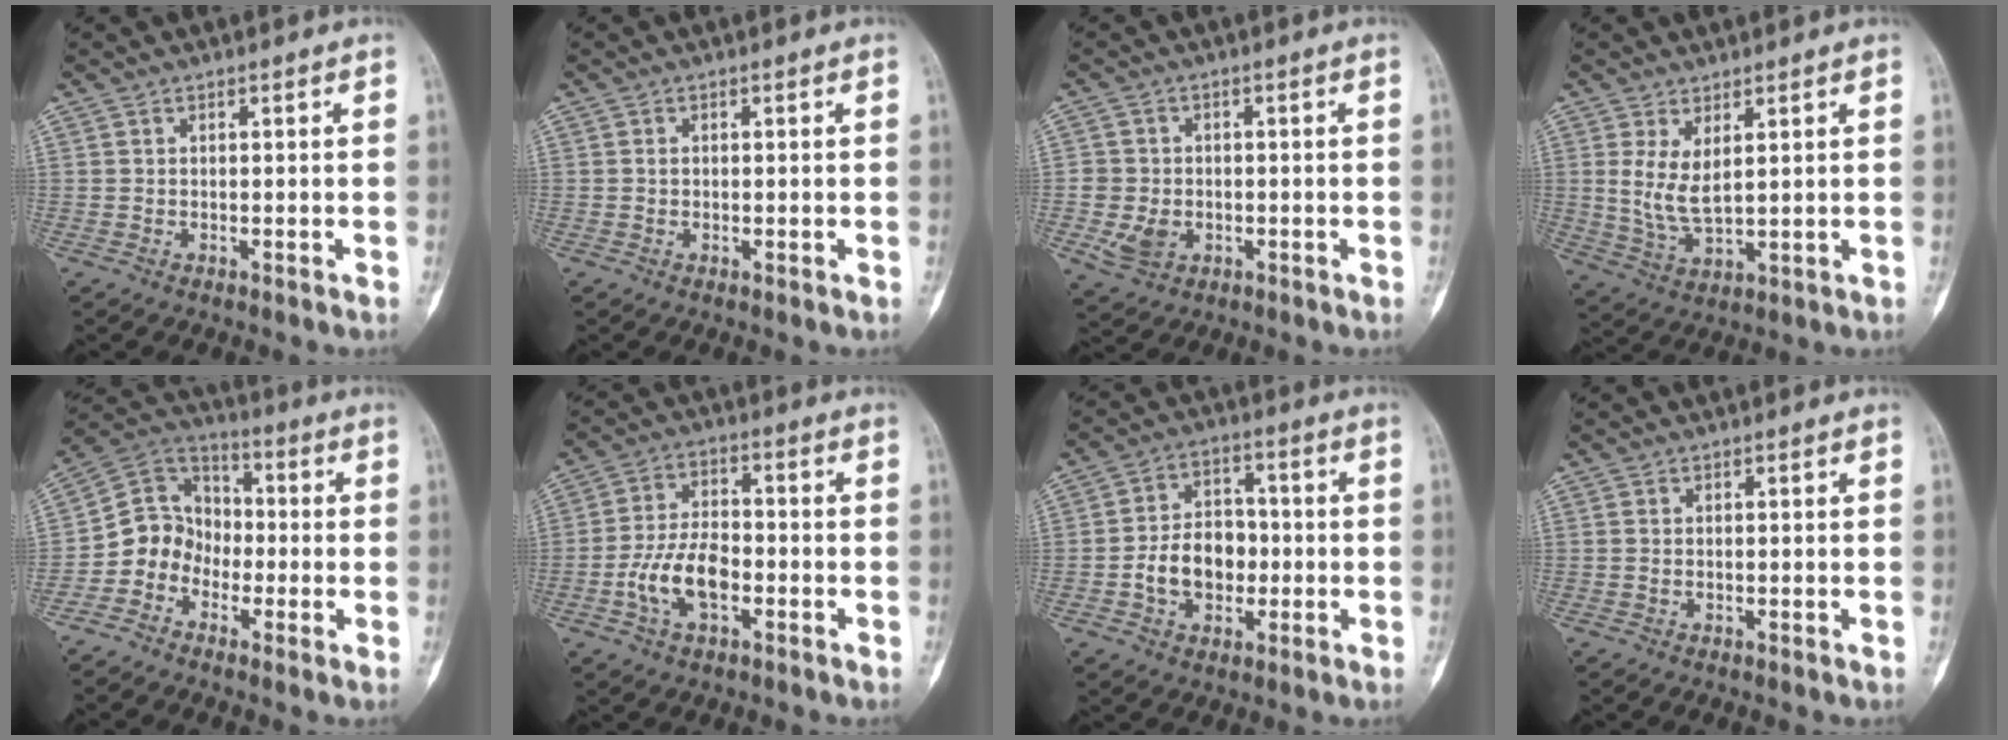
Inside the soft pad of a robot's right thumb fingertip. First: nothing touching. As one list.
[{"total": 0.5, "force": [0.1, 0.4, 0.3], "torque": [-0.004, 0.000, 0.000]}, {"total": 5.8, "force": [-1.3, 4.8, 3.0], "torque": [-0.044, 0.004, -0.017]}, {"total": 6.5, "force": [1.9, 2.9, 5.5], "torque": [-0.107, -0.019, 0.050]}, {"total": 9.3, "force": [-3.2, 8.1, 3.0], "torque": [-0.020, 0.063, -0.075]}, {"total": 9.9, "force": [-3.1, 5.4, 7.7], "torque": [-0.144, 0.024, -0.062]}, {"total": 10.0, "force": [-1.9, 7.4, 6.5], "torque": [-0.079, 0.027, -0.037]}, {"total": 0.0}]